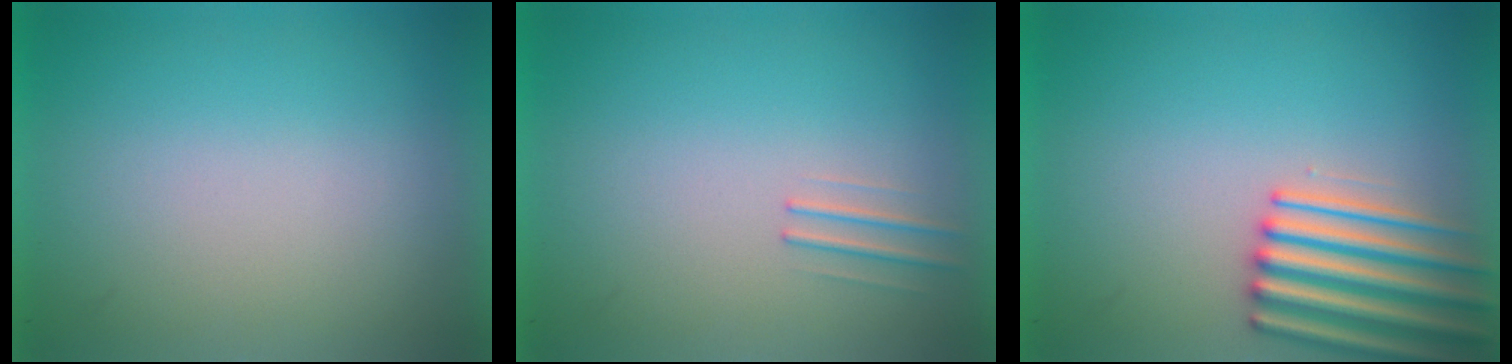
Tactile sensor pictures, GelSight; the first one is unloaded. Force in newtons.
{"total": 1.0}
{"total": 5.0}